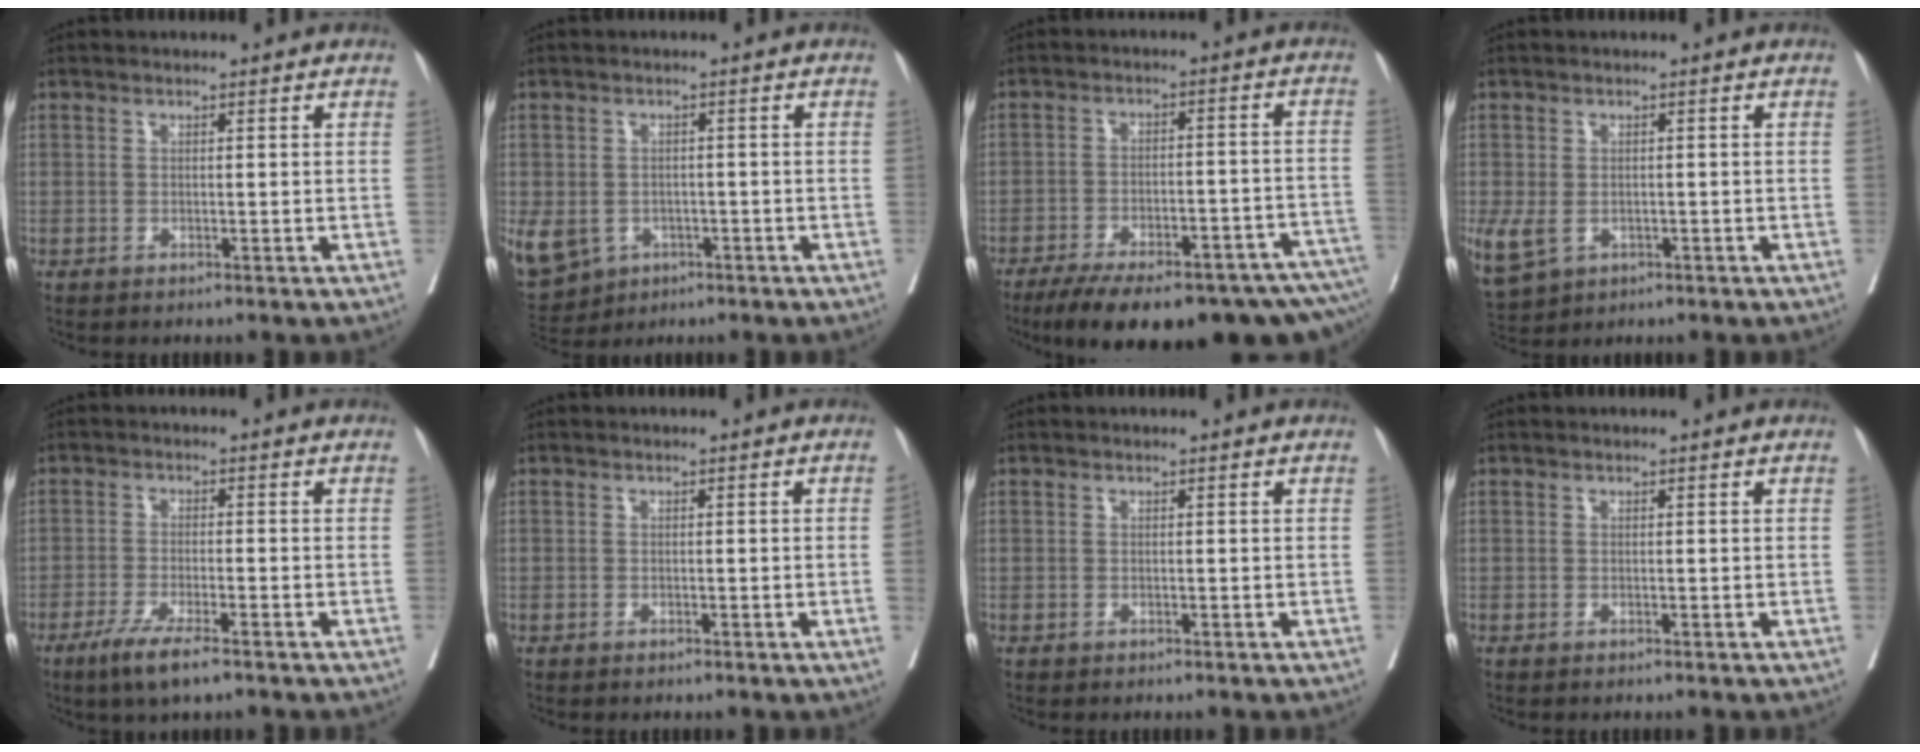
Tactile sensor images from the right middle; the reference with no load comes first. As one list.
[{"total": 21.4, "force": [-8.1, 17.6, 9.2], "torque": [-0.316, -0.016, -0.108]}, {"total": 23.2, "force": [-17.8, 5.1, 14.0], "torque": [-0.155, 0.005, -0.236]}, {"total": 7.6, "force": [-2.4, 5.7, 4.5], "torque": [-0.119, -0.005, -0.028]}, {"total": 5.9, "force": [-3.9, 0.6, 4.4], "torque": [-0.086, -0.013, -0.067]}, {"total": 0.8, "force": [-0.2, 0.0, 0.8], "torque": [-0.012, 0.003, -0.001]}, {"total": 0.0}, {"total": 0.0}]